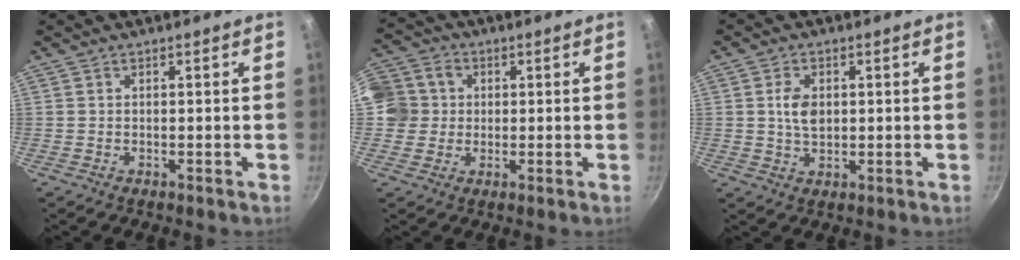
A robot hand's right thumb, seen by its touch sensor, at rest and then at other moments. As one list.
[{"total": 10.9, "force": [1.1, 10.2, 3.8], "torque": [-0.062, 0.018, 0.009]}, {"total": 5.1, "force": [0.8, 3.4, 3.7], "torque": [-0.059, -0.002, 0.014]}]